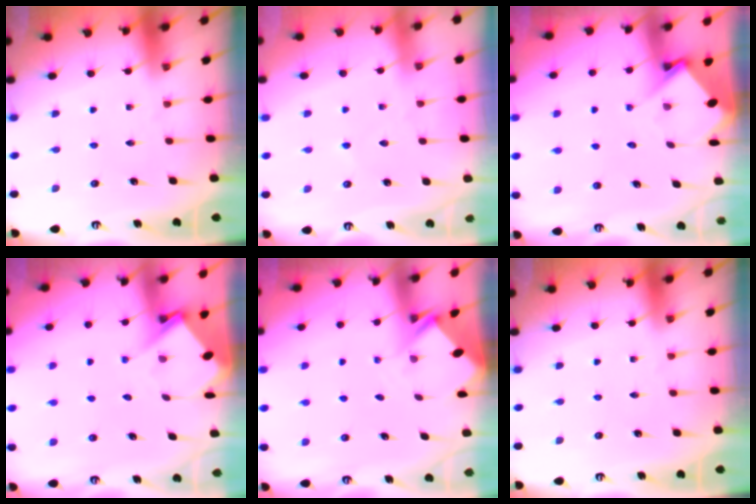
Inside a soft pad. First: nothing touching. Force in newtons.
{"total": 2.4, "press": 2.4, "slide": 0.5}
{"total": 4.9, "press": 4.8, "slide": 0.6}
{"total": 4.7, "press": 4.7, "slide": 0.2}
{"total": 2.2, "press": 2.2, "slide": 0.1}
{"total": 0.0}